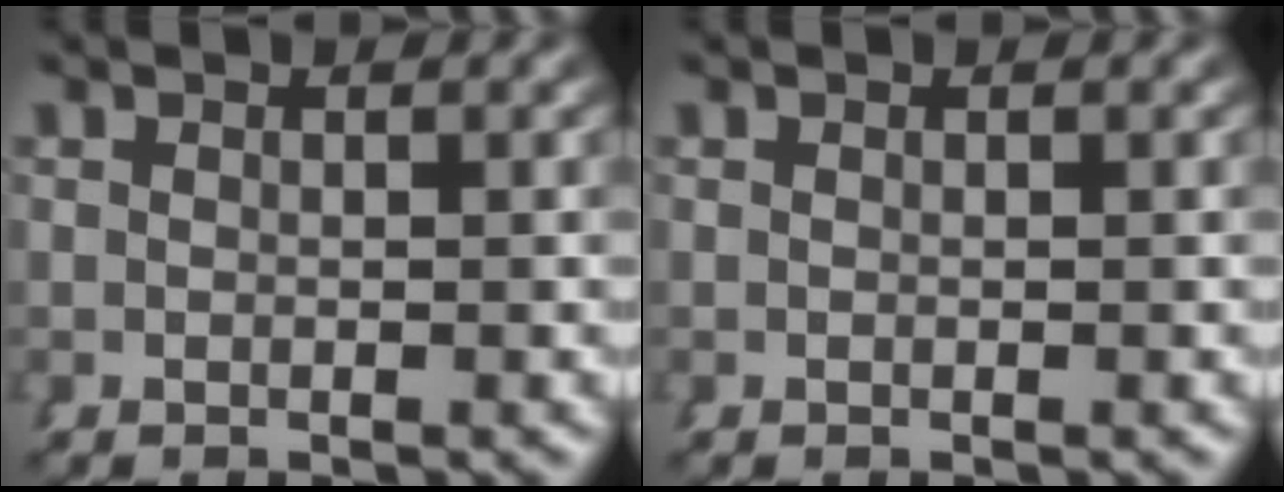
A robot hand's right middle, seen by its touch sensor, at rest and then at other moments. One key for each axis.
{"total": 0.0}